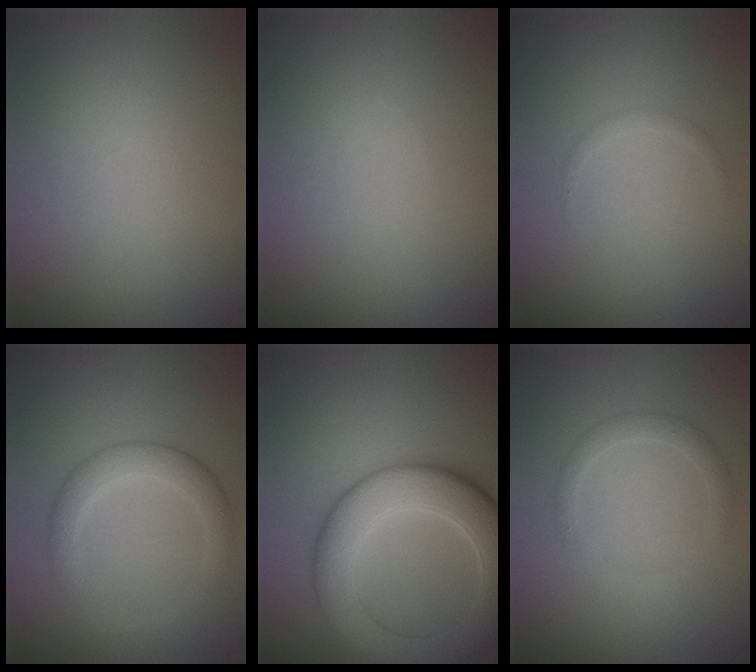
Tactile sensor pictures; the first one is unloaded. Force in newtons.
{"total": 0.0}
{"total": 0.5, "press": 0.5, "slide": 0.0}
{"total": 2.2, "press": 2.2, "slide": 0.2}
{"total": 7.9, "press": 7.9, "slide": 0.3}
{"total": 1.6, "press": 1.6, "slide": 0.1}